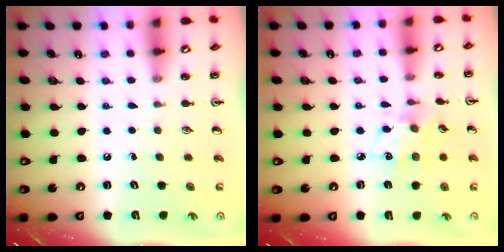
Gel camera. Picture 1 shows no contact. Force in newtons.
{"total": 5.6, "press": 5.4, "slide": 1.5}